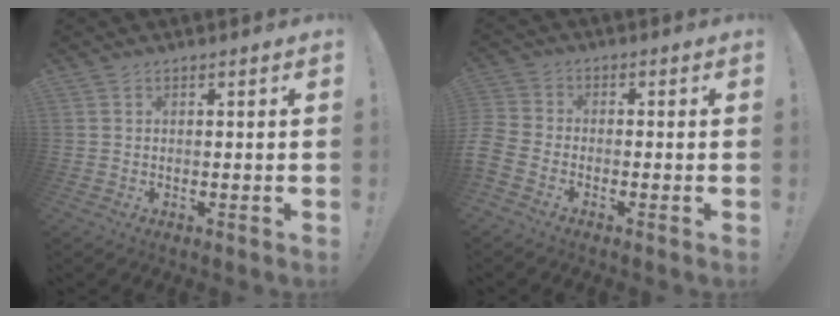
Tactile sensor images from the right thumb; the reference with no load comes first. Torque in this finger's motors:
{"motor_torque": [1.43, 0.21, 0.02, -0.19, 0.35]}